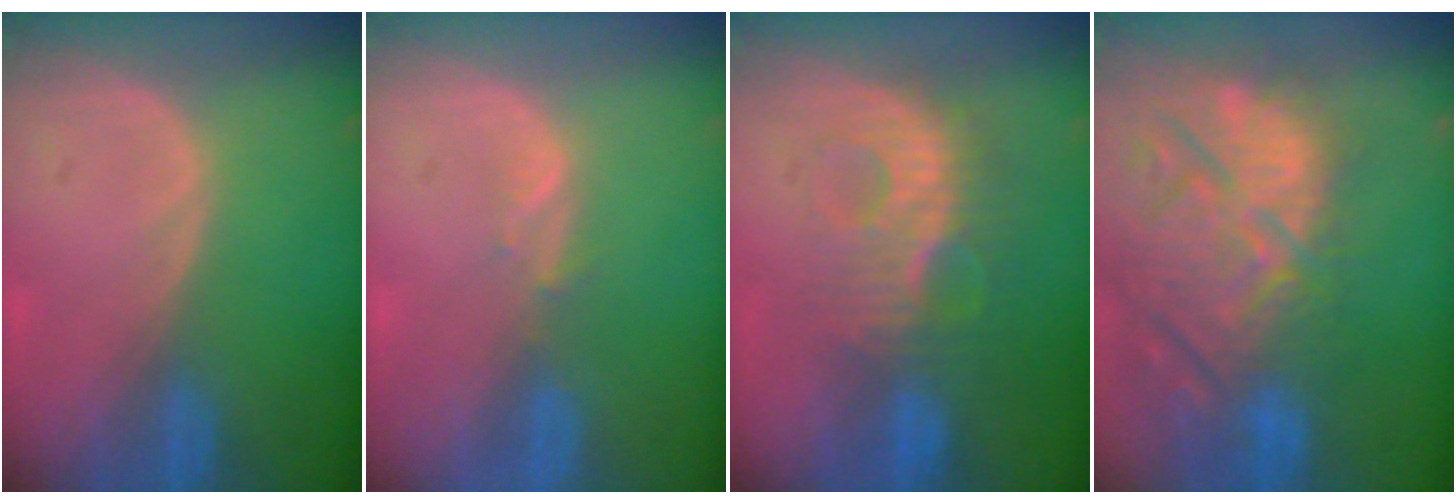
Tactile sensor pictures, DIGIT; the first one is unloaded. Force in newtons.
{"total": 1.4, "press": 1.2, "slide": 0.6}
{"total": 9.2, "press": 8.5, "slide": 3.5}
{"total": 15.1, "press": 12.9, "slide": 7.8}